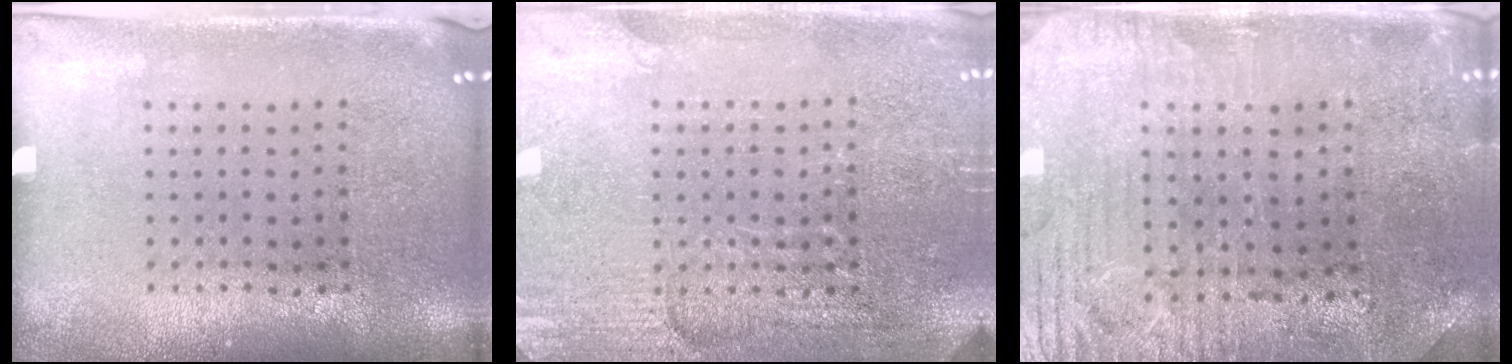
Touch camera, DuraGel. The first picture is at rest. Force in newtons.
{"total": 3.1, "press": 3.1, "slide": 0.3}
{"total": 1.5, "press": 1.3, "slide": 0.6}